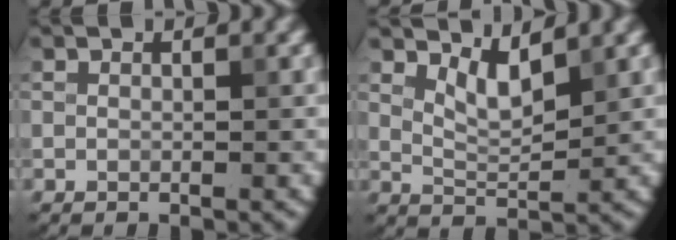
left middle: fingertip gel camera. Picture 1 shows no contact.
{"total": 2.8, "force": [1.8, 0.8, 1.9], "torque": [-0.039, -0.010, 0.038]}